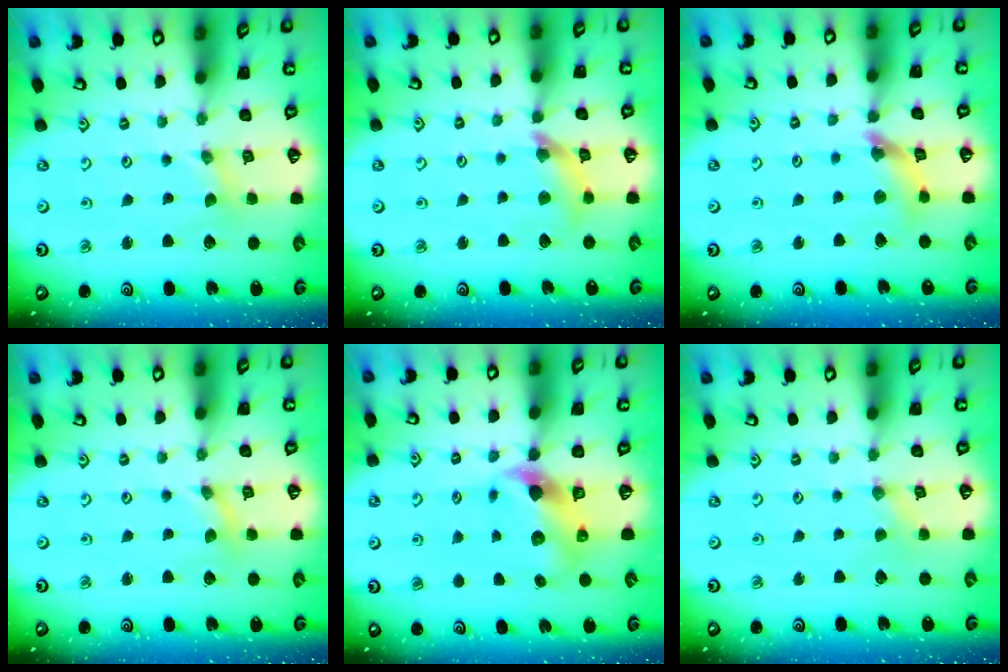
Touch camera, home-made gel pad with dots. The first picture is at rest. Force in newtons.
{"total": 10.2, "press": 10.1, "slide": 1.3}
{"total": 9.8, "press": 9.8, "slide": 1.0}
{"total": 0.0}
{"total": 7.0, "press": 6.9, "slide": 1.0}
{"total": 0.0}